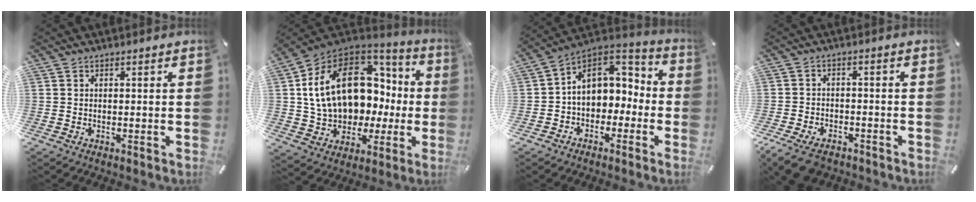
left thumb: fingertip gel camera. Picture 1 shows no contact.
{"total": 21.6, "force": [5.1, 14.8, 14.9], "torque": [-0.279, -0.022, 0.104]}
{"total": 9.9, "force": [0.9, 8.6, 4.9], "torque": [-0.083, -0.001, 0.020]}
{"total": 6.3, "force": [-4.5, 3.3, 2.9], "torque": [-0.060, 0.017, -0.083]}